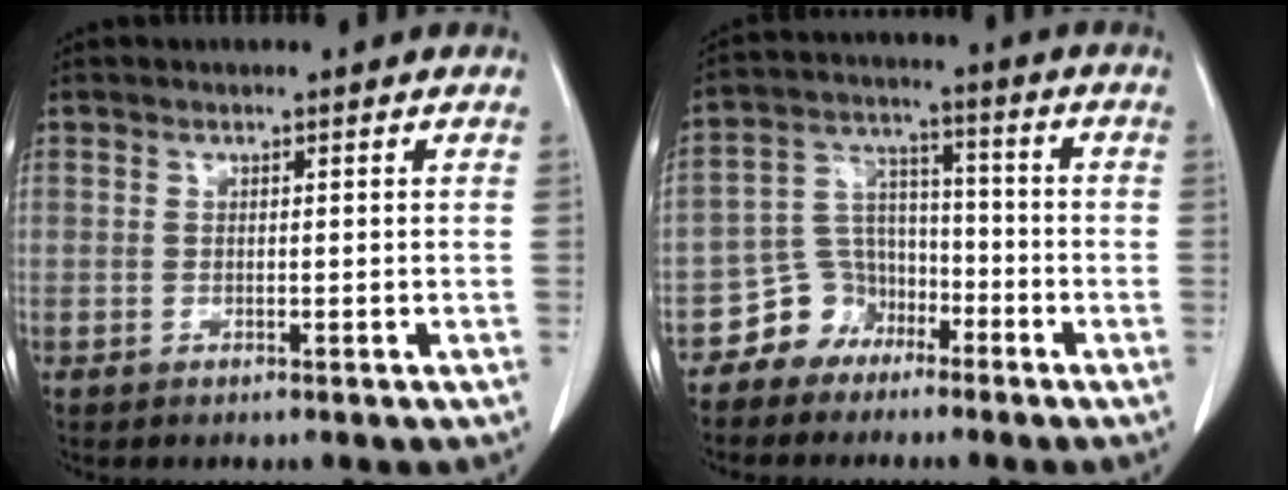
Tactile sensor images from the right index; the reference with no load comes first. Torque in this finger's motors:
{"motor_torque": [-0.31, -0.22, -0.88, -0.21]}